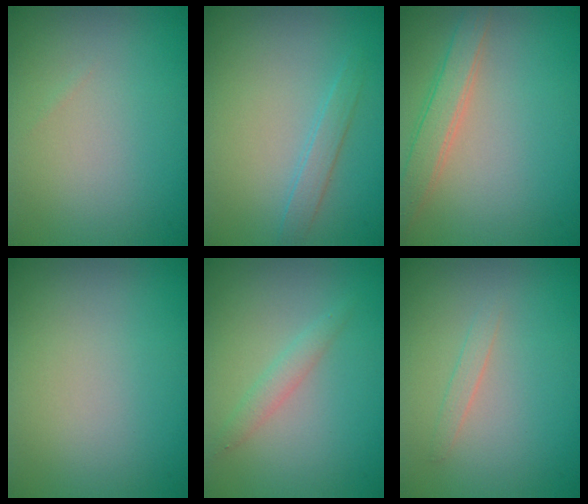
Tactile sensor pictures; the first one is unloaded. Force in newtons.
{"total": 1.5, "press": 1.5, "slide": 0.1}
{"total": 2.9, "press": 2.9, "slide": 0.2}
{"total": 0.0}
{"total": 1.5, "press": 1.5, "slide": 0.1}
{"total": 1.0, "press": 1.0, "slide": 0.1}